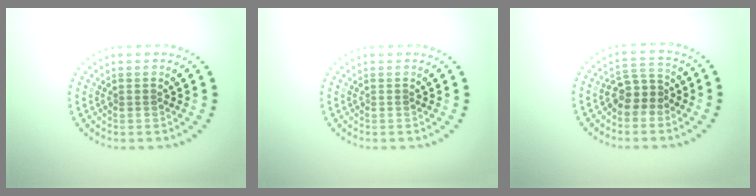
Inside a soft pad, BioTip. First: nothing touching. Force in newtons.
{"total": 0.0}
{"total": 2.9, "press": 2.6, "slide": 1.3}